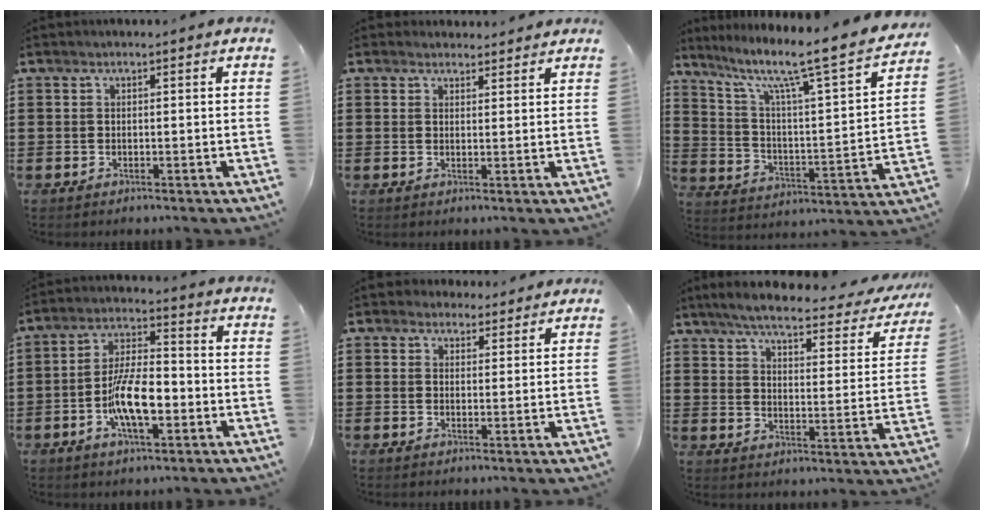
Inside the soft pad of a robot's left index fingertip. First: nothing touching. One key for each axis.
{"total": 1.8, "fx": 1.7, "fy": 0.6, "fz": 0.0, "tx": -0.005, "ty": 0.002, "tz": 0.035}
{"total": 9.0, "fx": 6.8, "fy": 0.5, "fz": 5.9, "tx": -0.126, "ty": -0.059, "tz": 0.097}
{"total": 9.4, "fx": -2.8, "fy": 3.6, "fz": 8.2, "tx": -0.169, "ty": 0.001, "tz": -0.055}
{"total": 2.8, "fx": 2.2, "fy": 1.8, "fz": 0.0, "tx": -0.002, "ty": 0.002, "tz": 0.041}
{"total": 5.1, "fx": 4.6, "fy": 0.4, "fz": 2.3, "tx": -0.069, "ty": -0.030, "tz": 0.073}